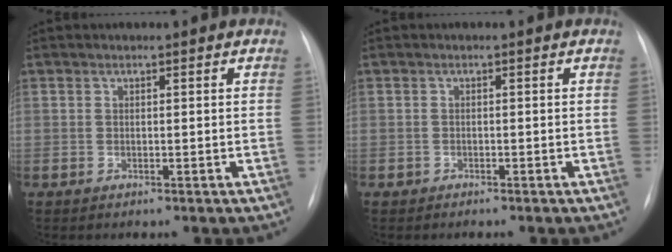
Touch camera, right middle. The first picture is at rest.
{"total": 0.6, "force": [-0.5, 0.4, 0.0], "torque": [-0.005, 0.002, -0.010]}